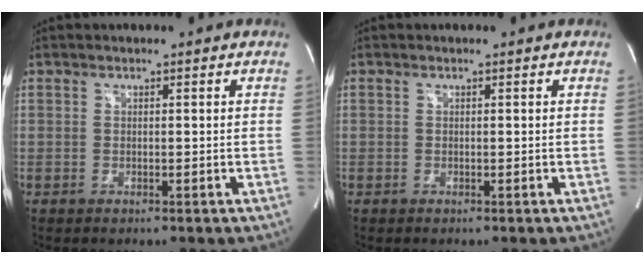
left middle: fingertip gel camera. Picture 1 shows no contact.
{"total": 0.0}